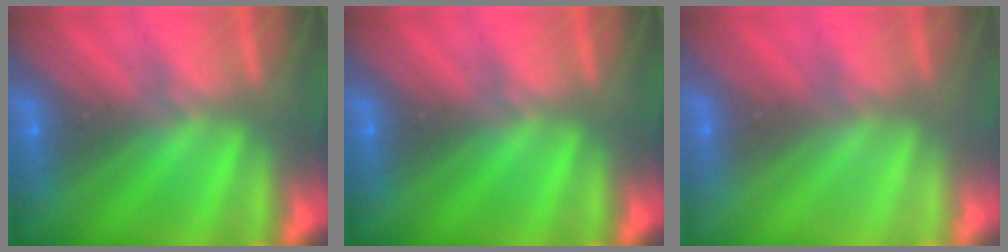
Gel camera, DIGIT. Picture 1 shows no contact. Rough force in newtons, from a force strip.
{"total": 0.0}
{"total": 2.9}